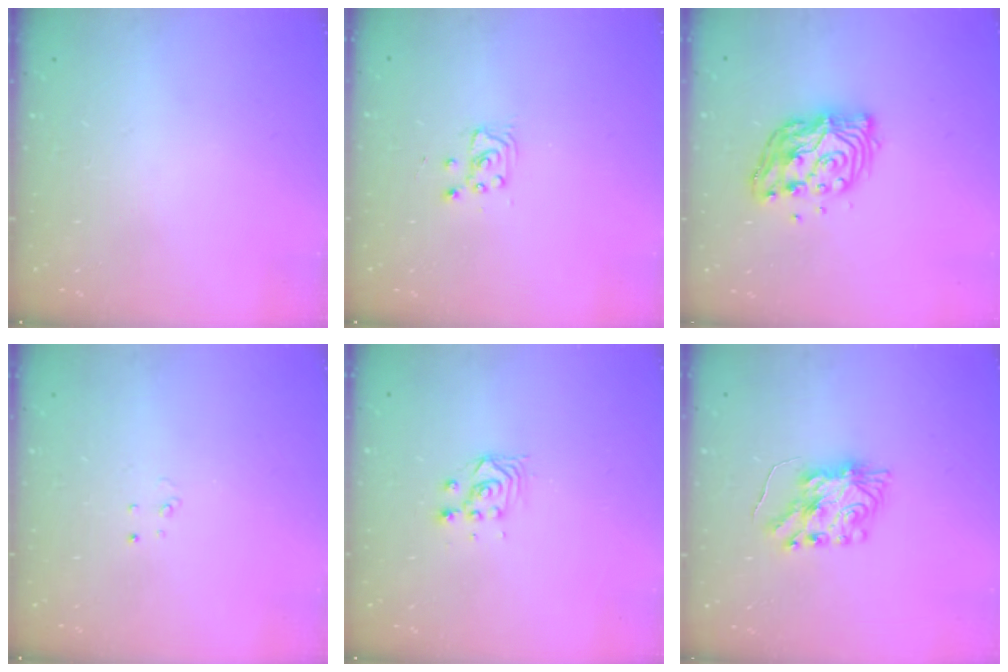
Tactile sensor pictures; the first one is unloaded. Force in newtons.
{"total": 3.6, "press": 3.6, "slide": 0.4}
{"total": 13.8, "press": 13.7, "slide": 1.6}
{"total": 2.6, "press": 2.6, "slide": 0.2}
{"total": 3.4, "press": 3.4, "slide": 0.1}
{"total": 8.1, "press": 8.1, "slide": 0.6}